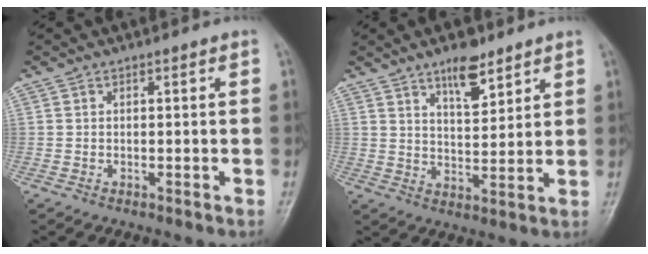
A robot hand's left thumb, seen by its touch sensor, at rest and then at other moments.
{"total": 7.6, "force": [5.3, 2.9, 4.7], "torque": [-0.054, -0.037, 0.087]}